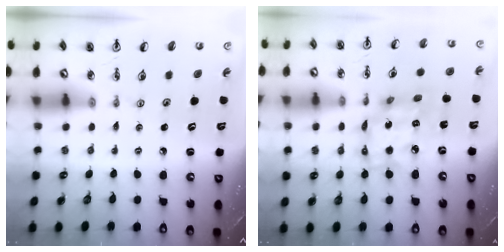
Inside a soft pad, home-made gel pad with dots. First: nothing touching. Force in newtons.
{"total": 12.8, "press": 12.7, "slide": 1.7}